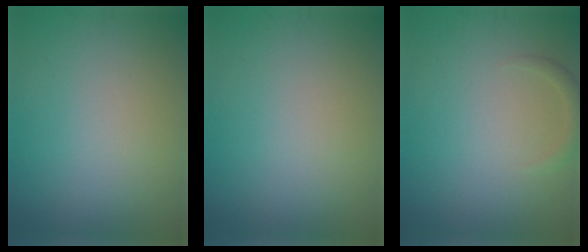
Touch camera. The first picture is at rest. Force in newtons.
{"total": 0.0}
{"total": 1.2, "press": 1.2, "slide": 0.2}